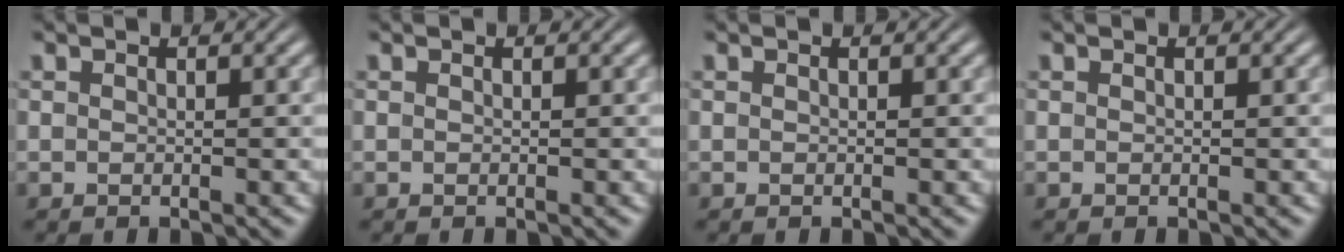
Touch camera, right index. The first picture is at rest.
{"total": 0.0}
{"total": 0.0}
{"total": 0.0}